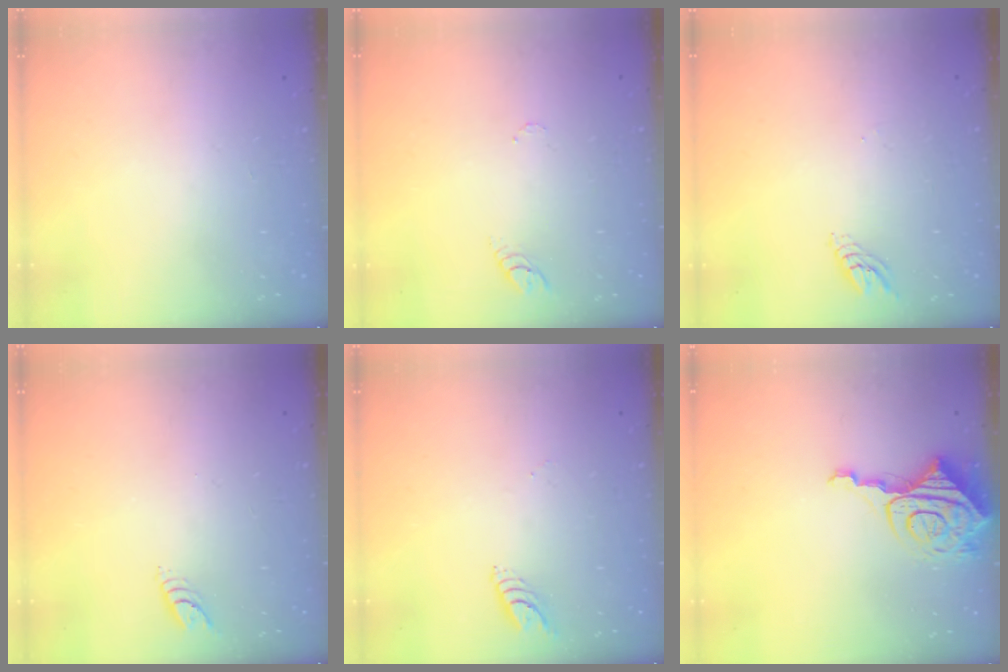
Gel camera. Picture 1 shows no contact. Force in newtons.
{"total": 3.8, "press": 3.7, "slide": 0.4}
{"total": 4.9, "press": 4.9, "slide": 0.1}
{"total": 3.8, "press": 3.8, "slide": 0.4}
{"total": 5.6, "press": 5.6, "slide": 0.4}
{"total": 11.3, "press": 11.3, "slide": 1.1}